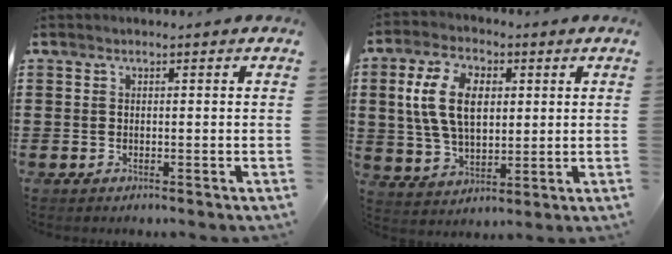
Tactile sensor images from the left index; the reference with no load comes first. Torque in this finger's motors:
{"motor_torque": [1.23, 0.91, 1.04, 0.21]}